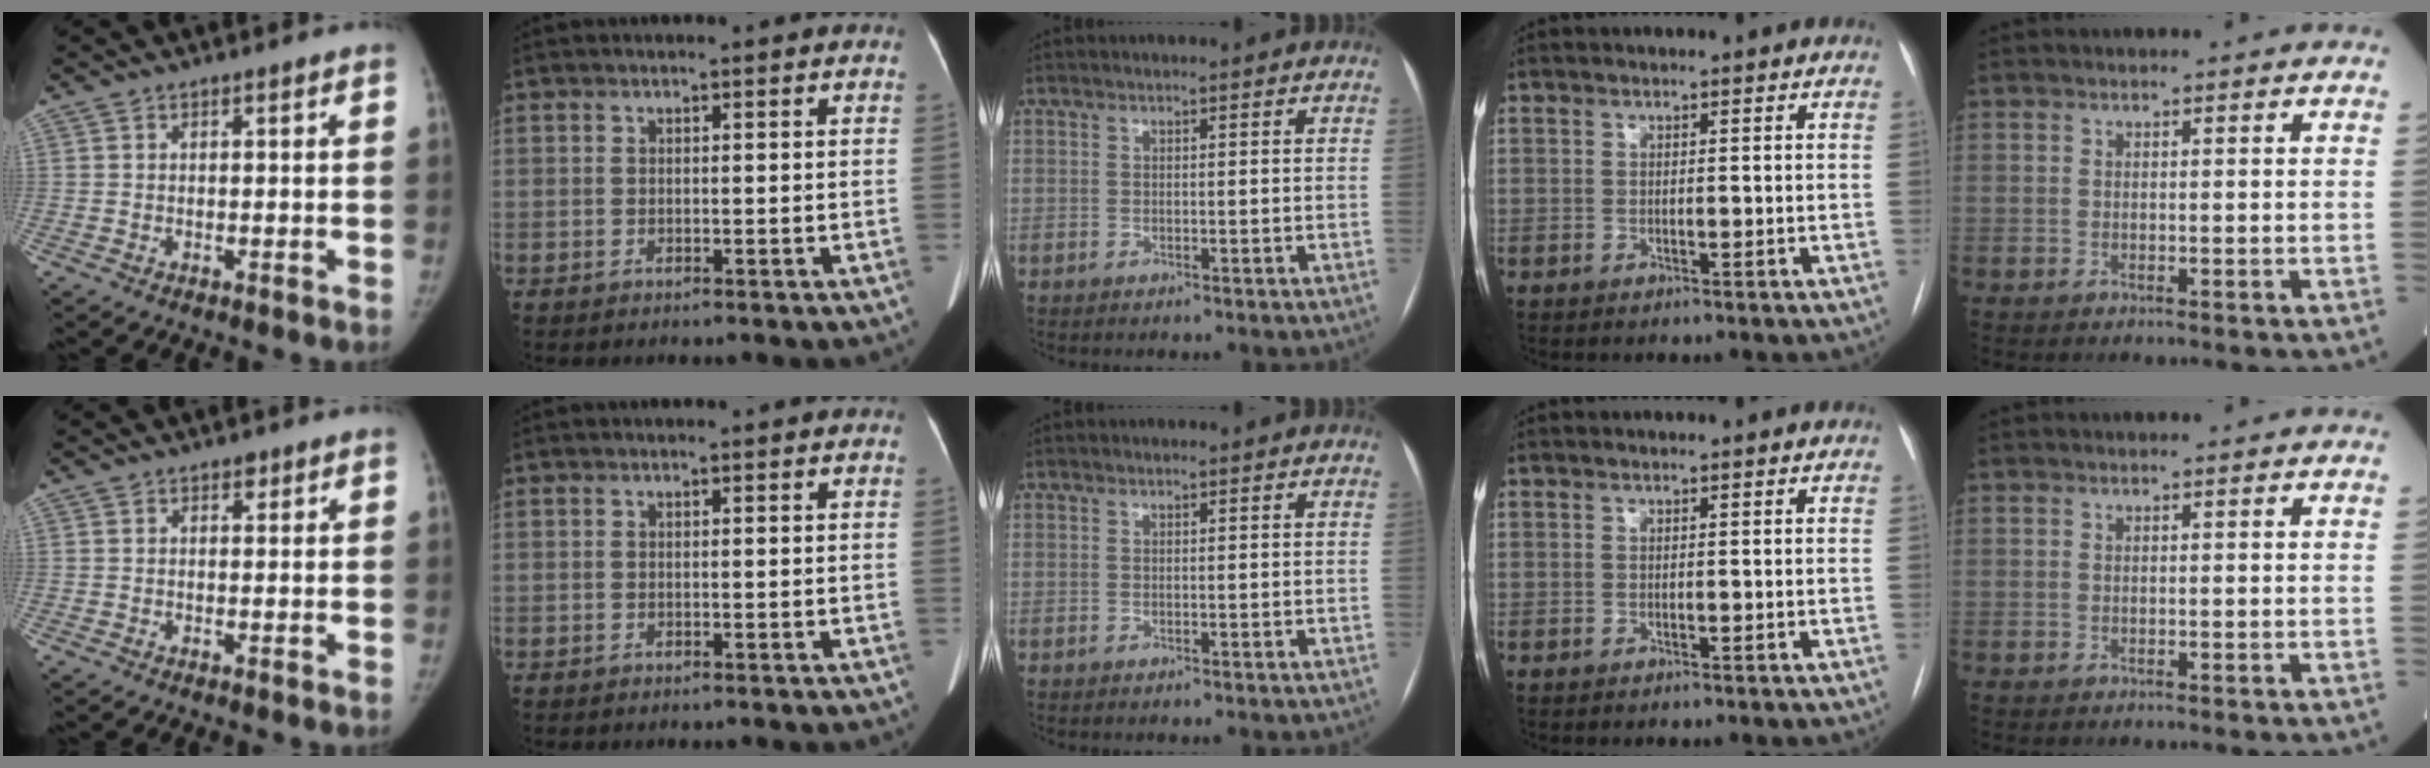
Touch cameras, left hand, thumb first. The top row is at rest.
{"thumb": {"total": 1.1, "force": [0.7, 0.8, 0.5], "torque": [0.003, -0.004, 0.008]}}